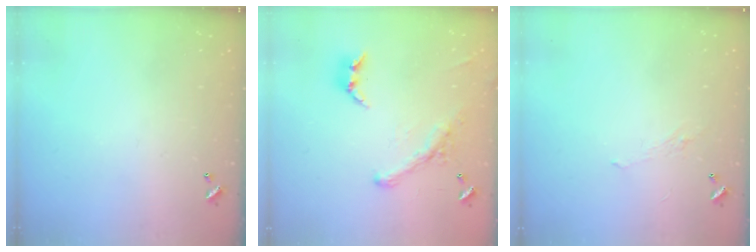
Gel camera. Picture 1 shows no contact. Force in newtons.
{"total": 3.8, "press": 3.5, "slide": 1.5}
{"total": 1.0, "press": 0.8, "slide": 0.6}